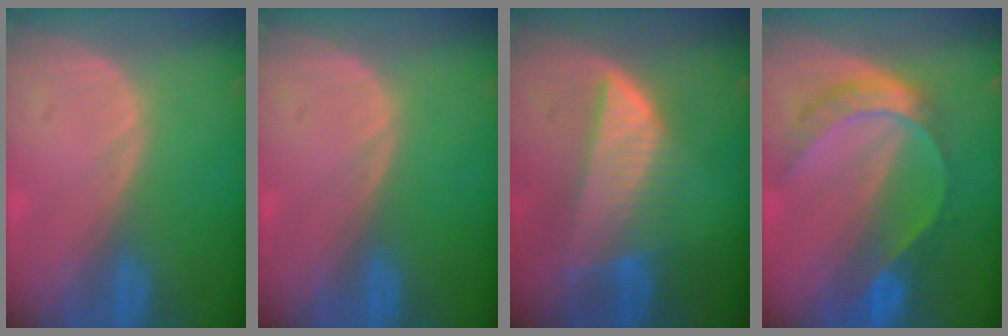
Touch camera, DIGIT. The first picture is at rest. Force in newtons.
{"total": 0.0}
{"total": 7.7, "press": 6.9, "slide": 3.5}
{"total": 7.8, "press": 6.5, "slide": 4.2}